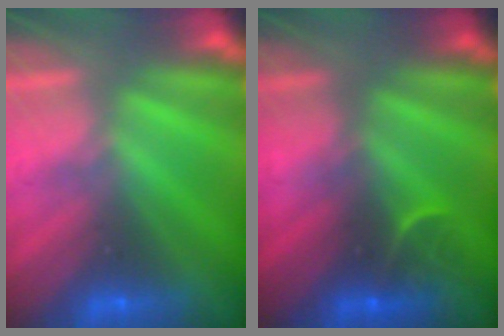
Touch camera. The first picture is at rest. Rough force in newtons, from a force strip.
{"total": 2.8}